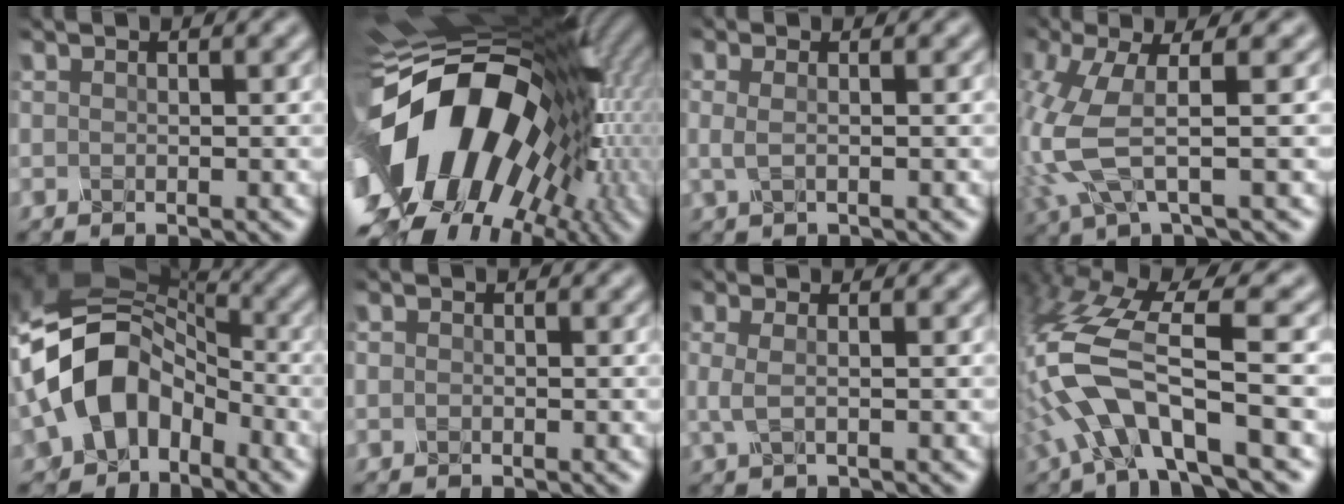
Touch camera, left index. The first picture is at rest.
{"total": 19.9, "force": [-2.9, 12.6, 15.2], "torque": [-0.285, -0.018, -0.055]}
{"total": 1.6, "force": [-0.2, 0.6, 1.5], "torque": [-0.033, 0.002, -0.006]}
{"total": 7.0, "force": [-0.7, 2.2, 6.6], "torque": [-0.191, -0.012, -0.015]}
{"total": 11.1, "force": [-3.6, 8.1, 6.7], "torque": [-0.125, 0.005, -0.081]}
{"total": 0.7, "force": [-0.4, 0.5, 0.2], "torque": [-0.005, -0.002, -0.011]}
{"total": 2.0, "force": [-0.2, 0.7, 1.9], "torque": [-0.043, 0.002, -0.007]}
{"total": 9.5, "force": [-3.4, 3.2, 8.3], "torque": [-0.182, 0.009, -0.073]}